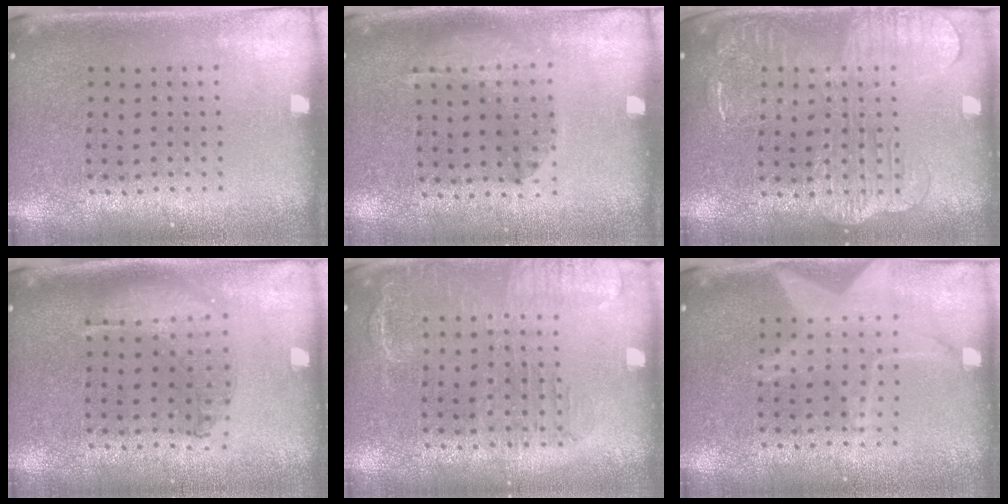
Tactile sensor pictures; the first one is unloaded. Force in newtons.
{"total": 1.0, "press": 1.0, "slide": 0.2}
{"total": 2.2, "press": 2.1, "slide": 0.4}
{"total": 0.9, "press": 0.9, "slide": 0.3}
{"total": 1.7, "press": 1.4, "slide": 0.8}
{"total": 1.6, "press": 1.6, "slide": 0.2}